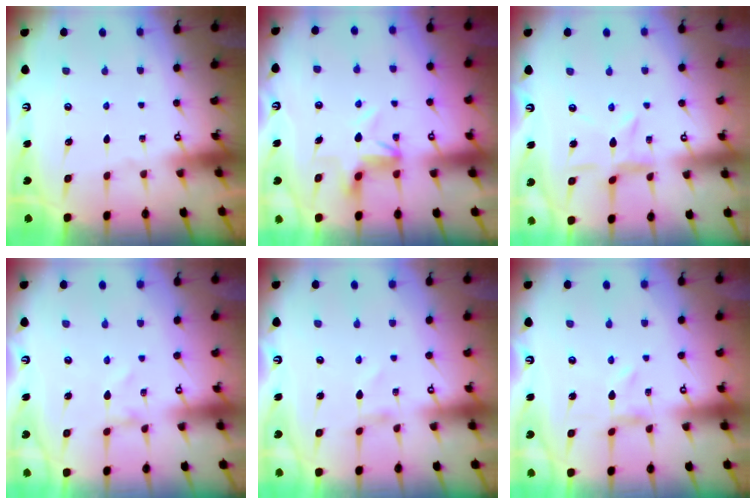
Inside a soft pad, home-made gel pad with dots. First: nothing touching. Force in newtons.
{"total": 5.0, "press": 5.0, "slide": 0.2}
{"total": 5.8, "press": 5.8, "slide": 0.6}
{"total": 1.0, "press": 1.0, "slide": 0.1}
{"total": 0.8, "press": 0.8, "slide": 0.1}
{"total": 0.0}